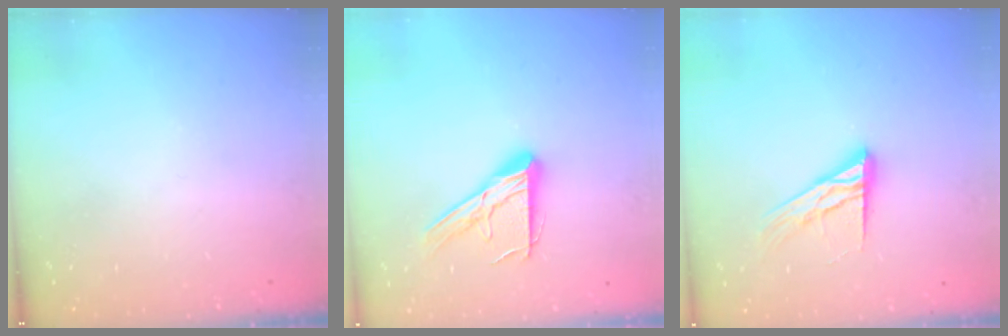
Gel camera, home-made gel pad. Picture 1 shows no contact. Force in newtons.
{"total": 13.9, "press": 13.8, "slide": 1.3}
{"total": 13.1, "press": 13.1, "slide": 1.0}